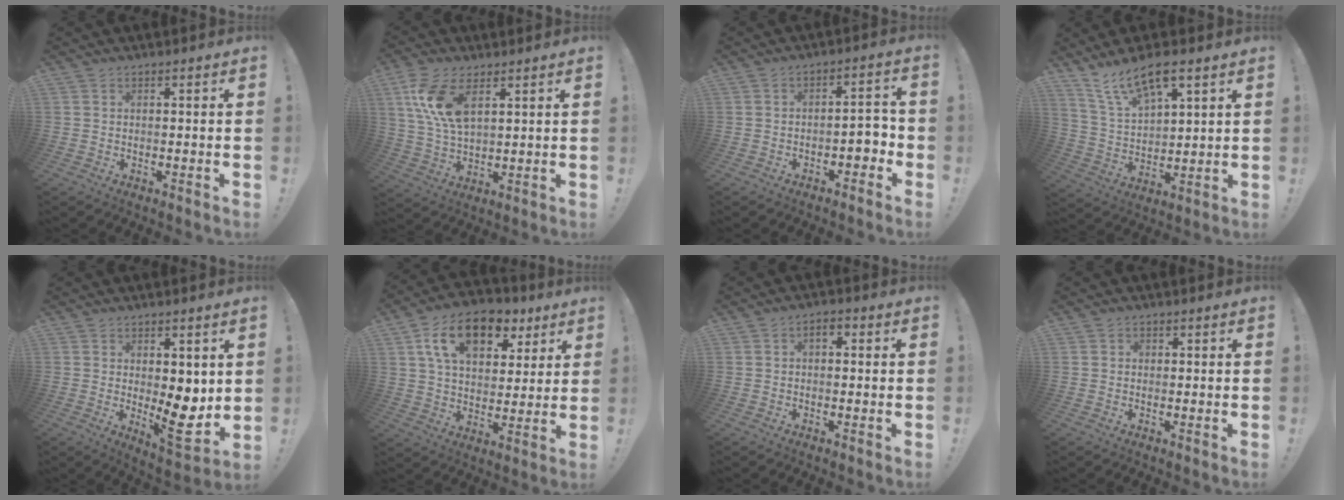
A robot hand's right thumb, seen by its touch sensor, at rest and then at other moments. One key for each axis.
{"total": 11.8, "fx": 5.7, "fy": 5.7, "fz": 8.7, "tx": -0.179, "ty": -0.021, "tz": 0.104}
{"total": 5.2, "fx": -2.1, "fy": 2.8, "fz": 3.9, "tx": -0.051, "ty": 0.003, "tz": -0.037}
{"total": 11.5, "fx": 8.2, "fy": 3.6, "fz": 7.2, "tx": -0.130, "ty": -0.045, "tz": 0.148}
{"total": 10.0, "fx": -0.5, "fy": 5.0, "fz": 8.6, "tx": -0.090, "ty": -0.014, "tz": -0.001}
{"total": 16.8, "fx": 8.5, "fy": 10.0, "fz": 10.6, "tx": -0.171, "ty": -0.029, "tz": 0.154}
{"total": 2.2, "fx": -0.3, "fy": 1.3, "fz": 1.7, "tx": -0.021, "ty": 0.004, "tz": -0.009}
{"total": 0.7, "fx": 0.0, "fy": 0.7, "fz": 0.1, "tx": 0.006, "ty": 0.000, "tz": -0.001}